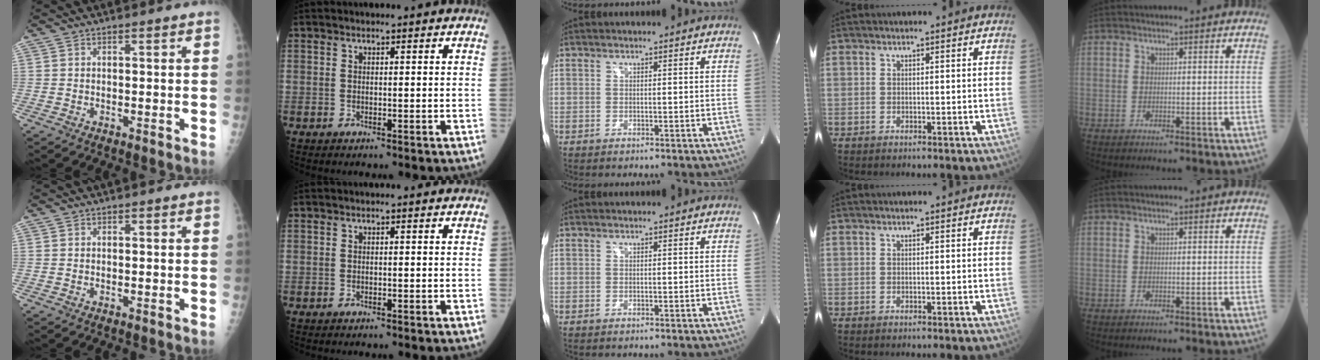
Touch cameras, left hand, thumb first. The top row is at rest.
{}